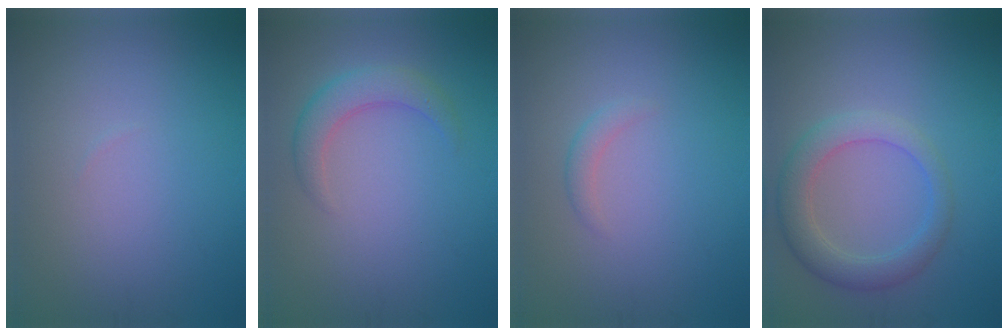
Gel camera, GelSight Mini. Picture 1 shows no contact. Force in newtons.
{"total": 3.0, "press": 3.0, "slide": 0.1}
{"total": 1.1, "press": 1.1, "slide": 0.1}
{"total": 3.0, "press": 3.0, "slide": 0.3}